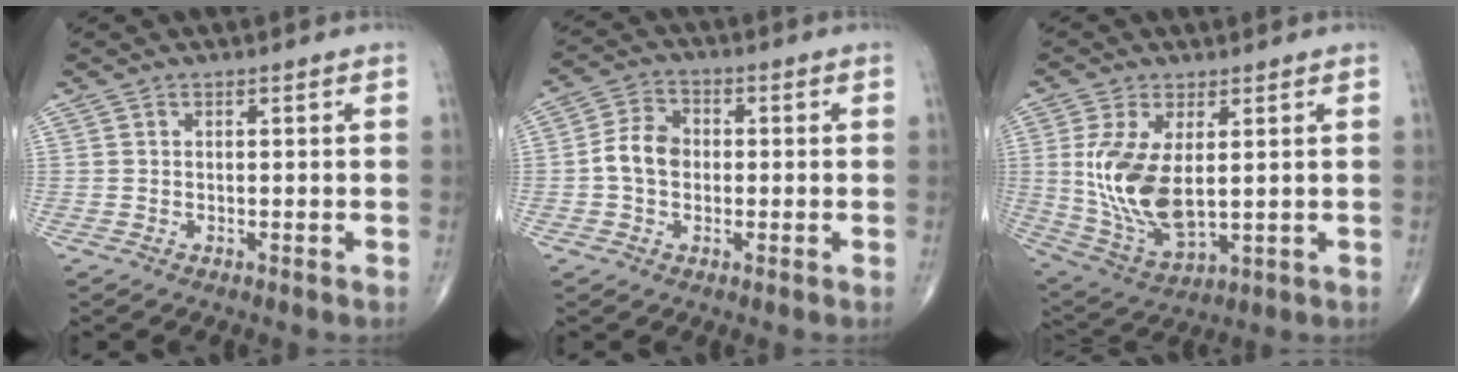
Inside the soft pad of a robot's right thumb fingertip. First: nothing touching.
{"total": 6.3, "force": [-0.6, 4.8, 4.0], "torque": [-0.066, 0.019, -0.019]}
{"total": 13.7, "force": [1.5, 6.7, 11.8], "torque": [-0.240, -0.017, 0.048]}